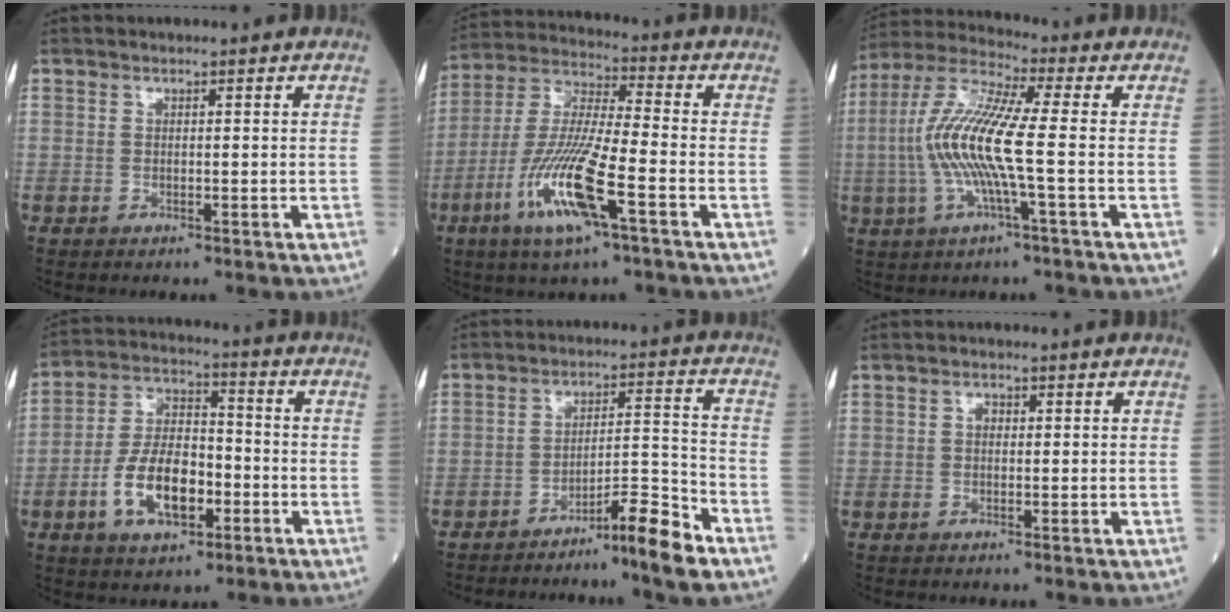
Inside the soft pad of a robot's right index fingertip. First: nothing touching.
{"total": 14.6, "force": [-6.1, 1.4, 13.2], "torque": [-0.278, -0.017, -0.116]}
{"total": 12.4, "force": [-1.4, 0.6, 12.3], "torque": [-0.265, 0.008, -0.039]}
{"total": 11.6, "force": [-4.0, 5.6, 9.4], "torque": [-0.189, 0.012, -0.071]}
{"total": 7.4, "force": [-5.6, -0.4, 4.8], "torque": [-0.067, 0.007, -0.098]}
{"total": 1.3, "force": [0.2, 0.9, 0.8], "torque": [-0.014, 0.004, 0.001]}